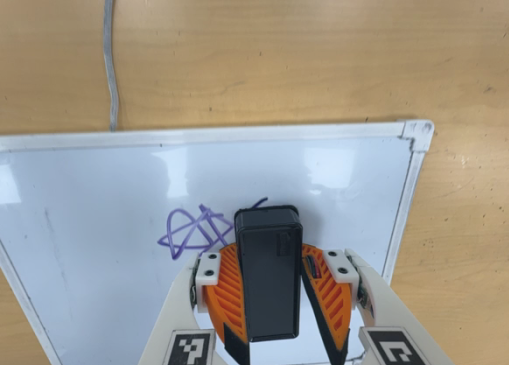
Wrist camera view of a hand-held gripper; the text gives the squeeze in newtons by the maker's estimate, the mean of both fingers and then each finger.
{"total": 12.9, "left": 15.2, "right": 10.5}